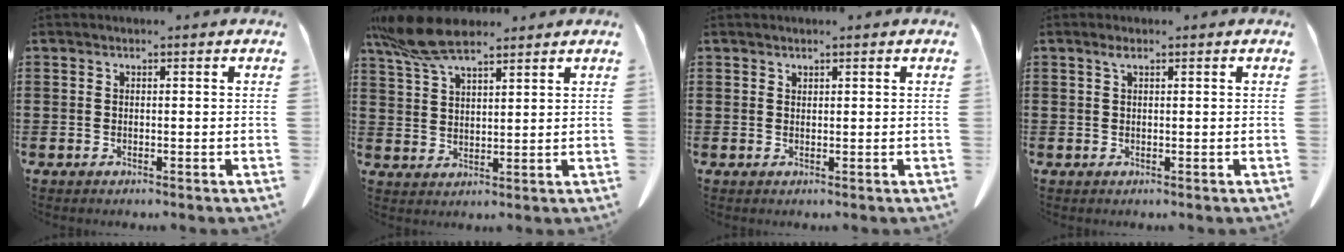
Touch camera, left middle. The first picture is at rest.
{"total": 9.2, "force": [6.9, 2.6, 5.5], "torque": [-0.129, -0.009, 0.127]}
{"total": 0.6, "force": [0.6, 0.1, 0.1], "torque": [-0.003, -0.001, 0.012]}
{"total": 1.2, "force": [0.6, 0.3, 1.0], "torque": [-0.021, 0.003, 0.009]}